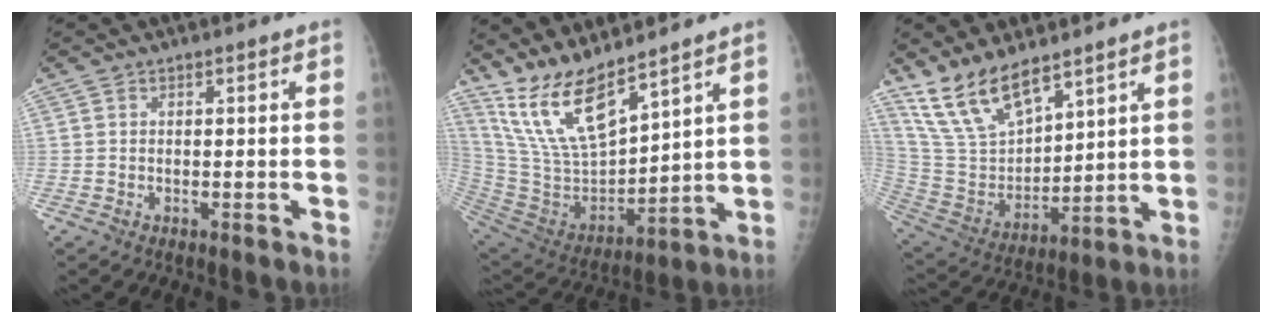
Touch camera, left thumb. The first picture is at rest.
{"total": 15.4, "force": [12.0, 4.0, 8.8], "torque": [-0.150, -0.070, 0.253]}
{"total": 14.2, "force": [10.8, 5.6, 7.3], "torque": [-0.114, -0.058, 0.226]}